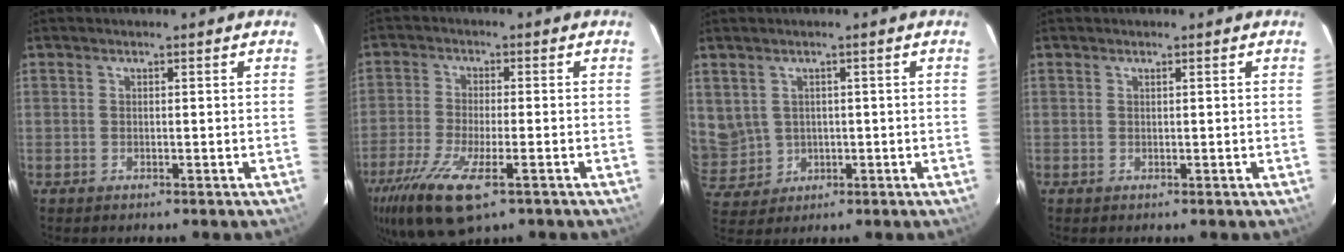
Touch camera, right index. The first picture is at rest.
{"total": 14.1, "force": [-8.1, 4.2, 10.7], "torque": [-0.231, -0.051, -0.147]}
{"total": 8.2, "force": [1.6, 7.5, 2.9], "torque": [-0.081, 0.007, 0.060]}
{"total": 0.0}